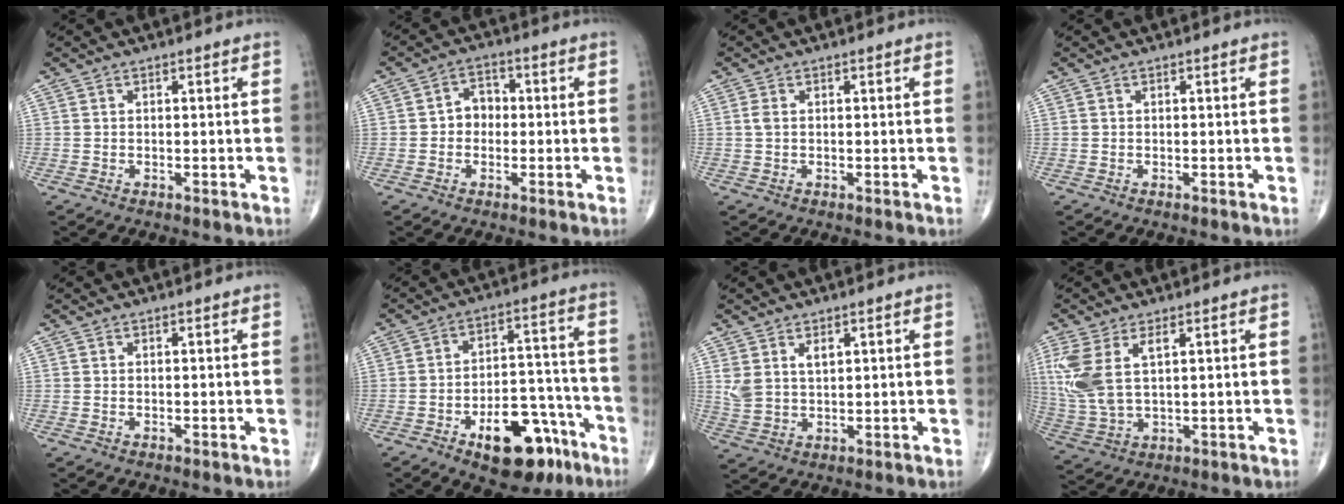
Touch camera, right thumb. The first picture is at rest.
{"total": 4.5, "force": [-0.3, 3.7, 2.5], "torque": [-0.017, 0.020, -0.016]}
{"total": 1.2, "force": [0.1, 0.7, 0.9], "torque": [-0.021, 0.003, 0.001]}
{"total": 0.0}
{"total": 0.0}
{"total": 16.3, "force": [-9.0, 8.1, 10.8], "torque": [-0.122, 0.073, -0.124]}
{"total": 5.1, "force": [2.1, 3.1, 3.5], "torque": [-0.064, -0.007, 0.051]}
{"total": 10.6, "force": [3.3, 4.9, 8.8], "torque": [-0.215, -0.004, 0.080]}